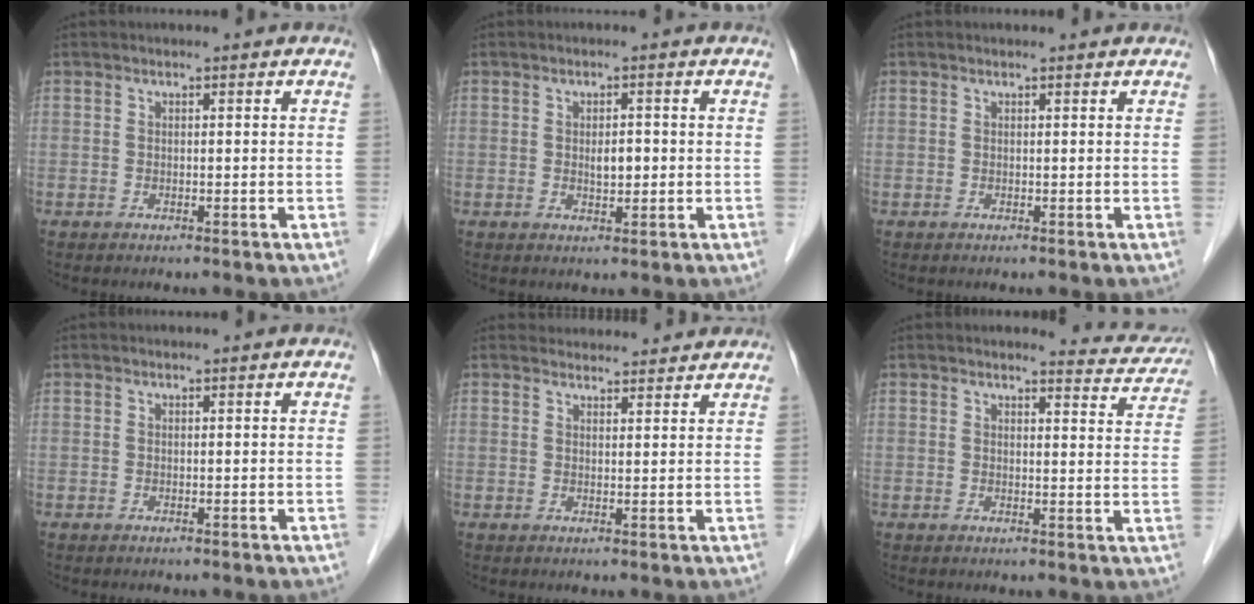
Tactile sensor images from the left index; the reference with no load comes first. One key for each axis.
{"total": 2.2, "fx": -0.2, "fy": 1.0, "fz": 2.0, "tx": -0.036, "ty": -0.002, "tz": -0.001}
{"total": 0.8, "fx": 0.8, "fy": 0.1, "fz": 0.1, "tx": -0.013, "ty": 0.003, "tz": 0.009}
{"total": 0.0}
{"total": 6.3, "fx": 6.1, "fy": 1.4, "fz": 0.4, "tx": -0.002, "ty": 0.020, "tz": 0.071}
{"total": 6.2, "fx": 6.1, "fy": 1.0, "fz": 0.2, "tx": 0.004, "ty": -0.027, "tz": 0.051}